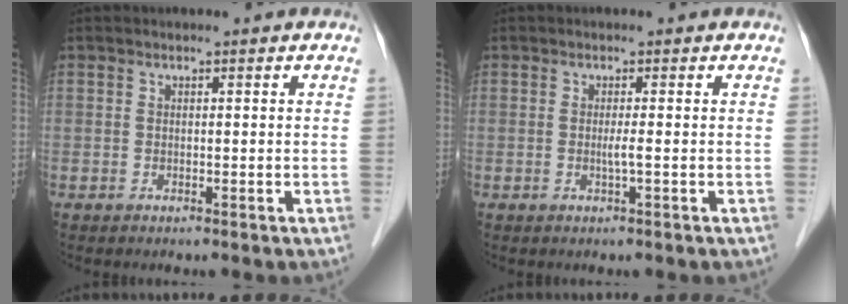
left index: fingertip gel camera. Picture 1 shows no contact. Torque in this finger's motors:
{"motor_torque": [0.21, 0.15, 0.01, 0.01]}